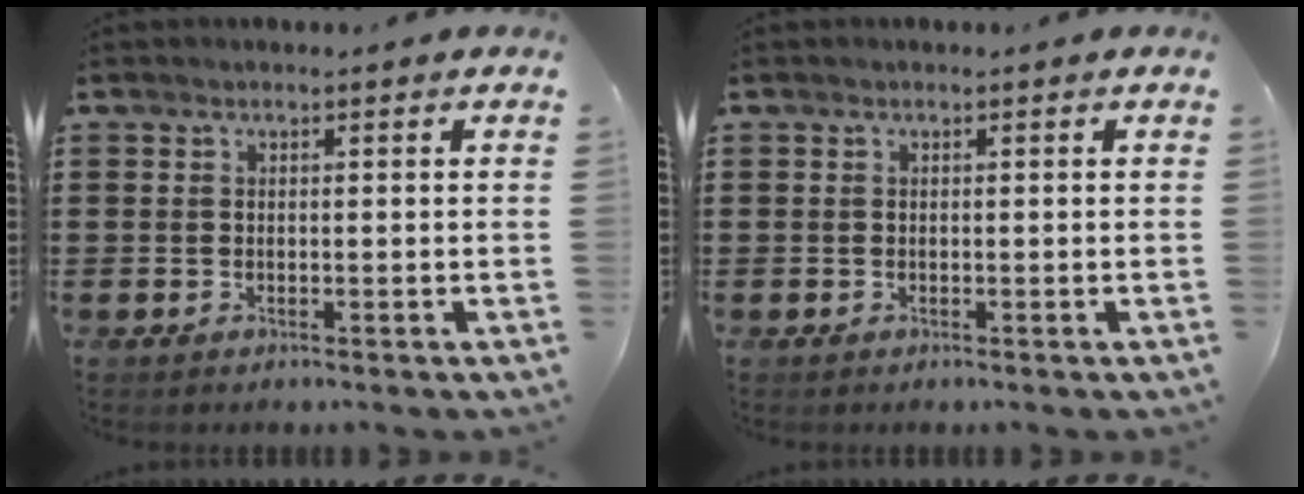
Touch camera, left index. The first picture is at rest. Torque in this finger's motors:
{"motor_torque": [0.05, 0.00, 0.01, -0.01]}